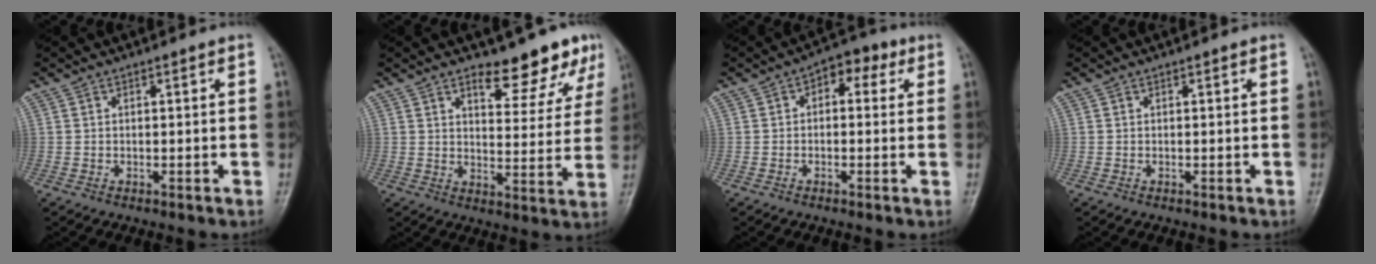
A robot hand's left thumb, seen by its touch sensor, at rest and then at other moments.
{"total": 9.9, "force": [7.4, 3.9, 5.4], "torque": [-0.034, -0.053, 0.102]}
{"total": 5.7, "force": [1.7, 3.5, 4.1], "torque": [-0.025, 0.018, 0.009]}
{"total": 0.0}